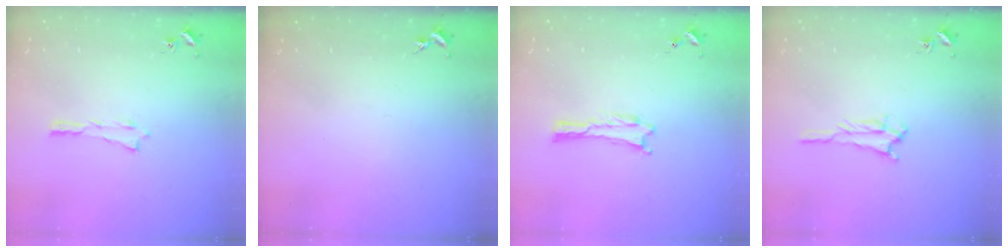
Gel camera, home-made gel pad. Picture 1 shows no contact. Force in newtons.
{"total": 0.0}
{"total": 0.0}
{"total": 1.6, "press": 1.6, "slide": 0.3}